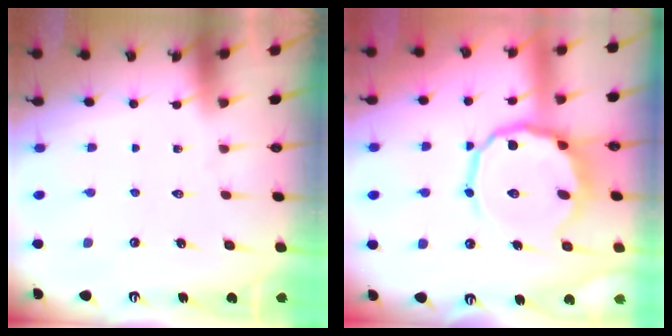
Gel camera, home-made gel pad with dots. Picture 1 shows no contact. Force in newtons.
{"total": 11.9, "press": 11.5, "slide": 2.9}